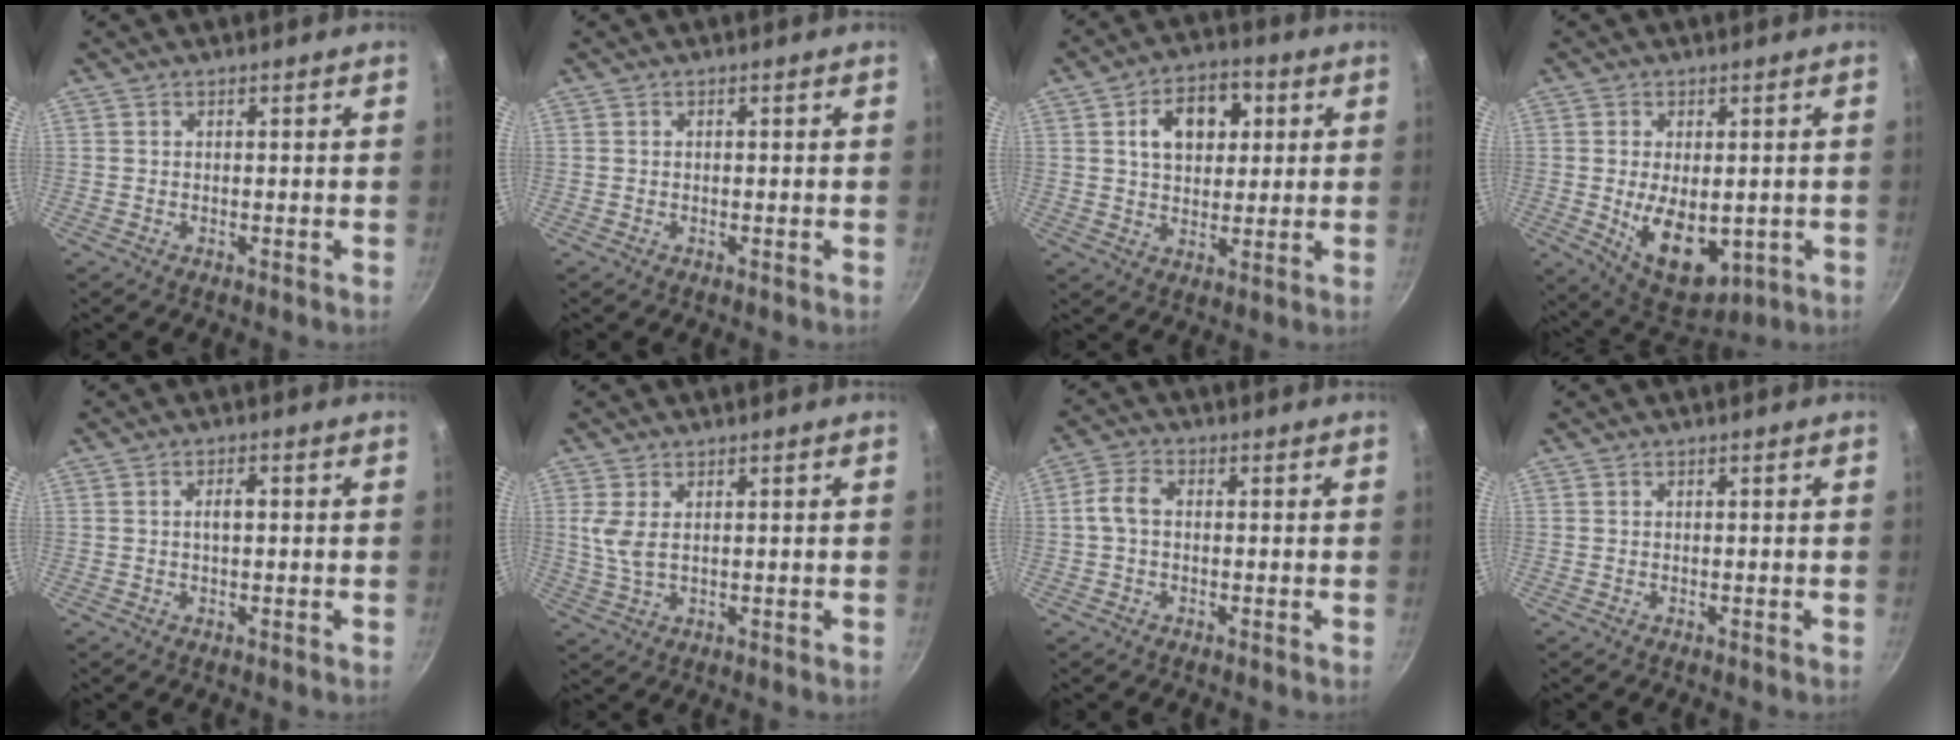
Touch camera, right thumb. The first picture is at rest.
{"total": 0.0}
{"total": 11.0, "force": [3.1, 7.1, 7.8], "torque": [-0.092, 0.002, 0.047]}
{"total": 12.3, "force": [-2.2, 6.9, 9.9], "torque": [-0.142, -0.015, -0.012]}
{"total": 2.2, "force": [0.2, 1.0, 1.9], "torque": [-0.034, 0.006, 0.001]}
{"total": 4.0, "force": [1.1, 1.9, 3.3], "torque": [-0.079, -0.003, 0.030]}
{"total": 4.5, "force": [-0.1, 3.0, 3.4], "torque": [-0.067, 0.014, -0.008]}
{"total": 0.0}